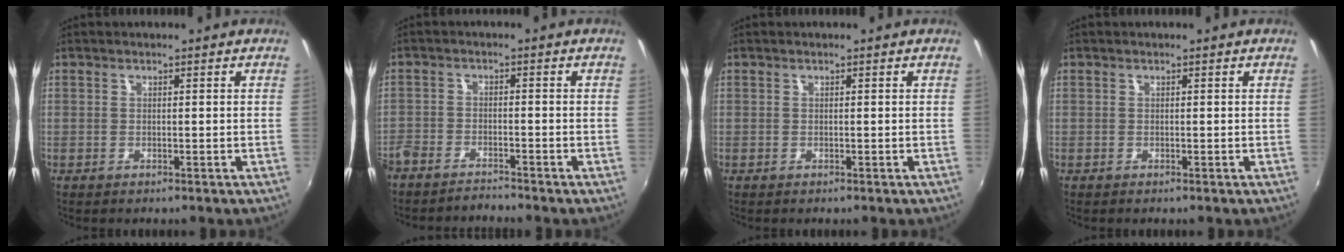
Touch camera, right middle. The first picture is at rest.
{"total": 5.7, "force": [-5.3, 1.3, 1.5], "torque": [-0.053, -0.015, -0.097]}
{"total": 0.0}
{"total": 0.0}